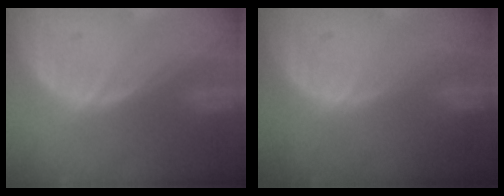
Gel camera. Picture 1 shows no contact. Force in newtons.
{"total": 0.0}